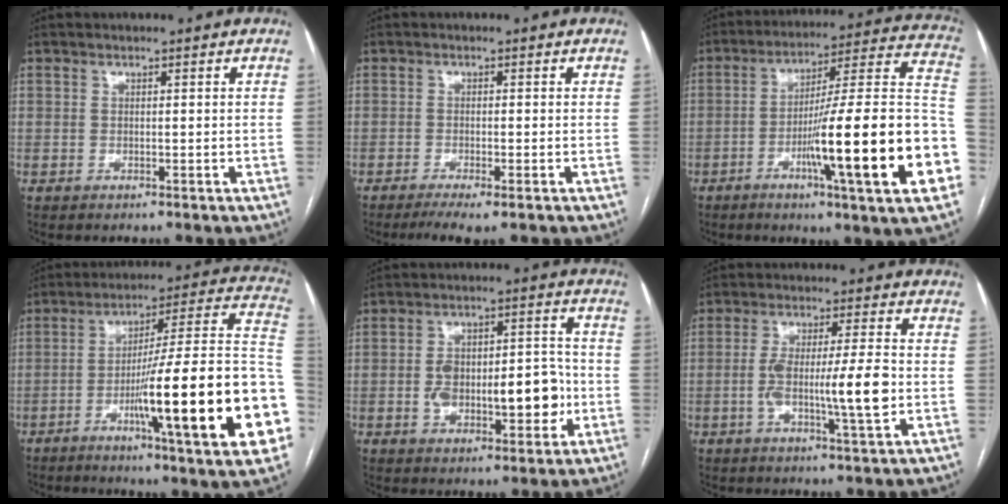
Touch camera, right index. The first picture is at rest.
{"total": 4.1, "force": [-2.8, 0.3, 3.0], "torque": [-0.047, -0.010, -0.045]}
{"total": 25.1, "force": [-7.5, 0.5, 24.0], "torque": [-0.280, 0.002, -0.118]}
{"total": 27.9, "force": [-7.4, 1.2, 26.8], "torque": [-0.297, -0.002, -0.117]}
{"total": 13.7, "force": [-2.3, 6.3, 12.0], "torque": [-0.188, 0.027, -0.023]}
{"total": 10.4, "force": [-1.7, 0.6, 10.2], "torque": [-0.181, 0.002, -0.031]}